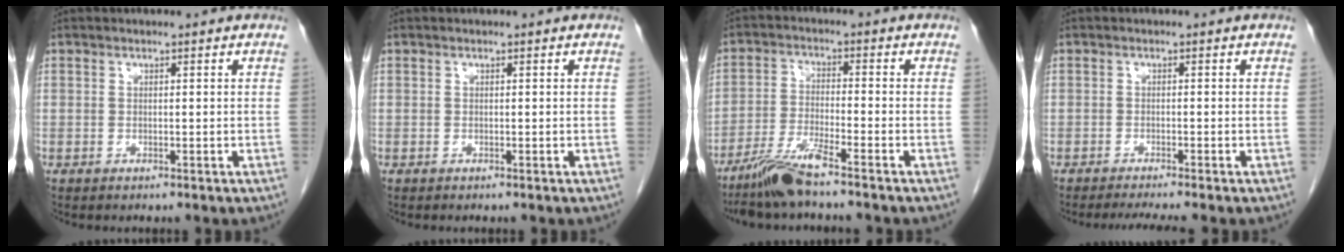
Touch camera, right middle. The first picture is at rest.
{"total": 0.0}
{"total": 6.9, "force": [-5.6, -0.3, 4.1], "torque": [-0.087, -0.027, -0.110]}
{"total": 3.7, "force": [-3.2, -0.7, 1.8], "torque": [-0.027, -0.012, -0.051]}